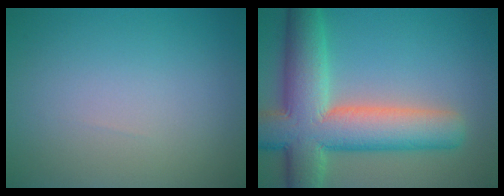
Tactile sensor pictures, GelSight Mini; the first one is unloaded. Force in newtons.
{"total": 11.3, "press": 11.3, "slide": 0.9}